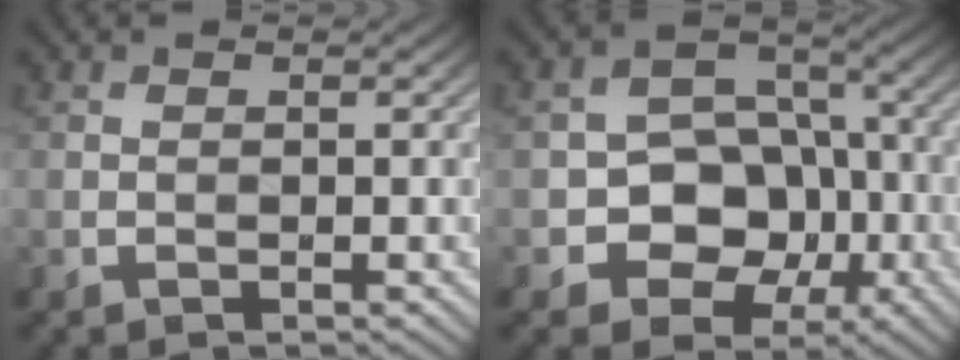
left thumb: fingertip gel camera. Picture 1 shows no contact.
{"total": 9.9, "force": [-2.9, 8.1, 4.9], "torque": [-0.066, -0.009, -0.080]}